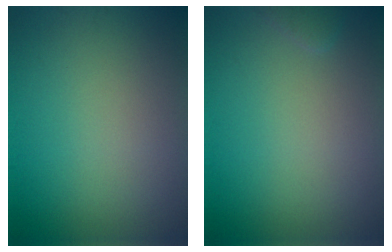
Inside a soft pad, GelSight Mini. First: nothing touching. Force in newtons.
{"total": 0.6, "press": 0.6, "slide": 0.1}